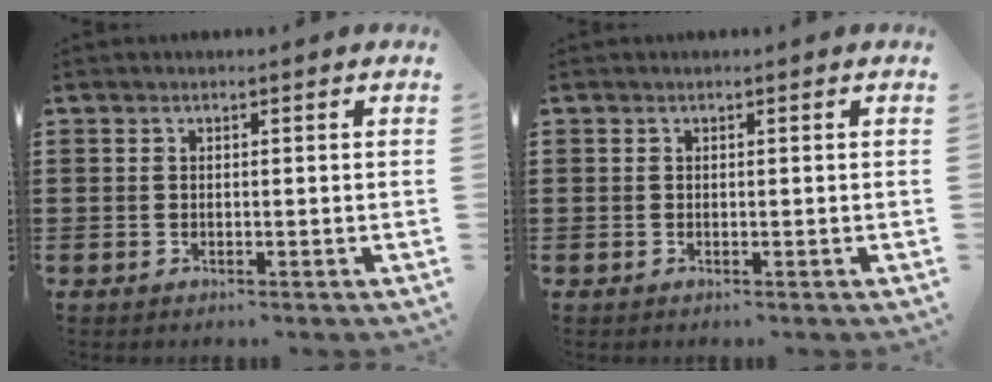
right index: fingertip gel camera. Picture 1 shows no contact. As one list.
[{"total": 0.0}]